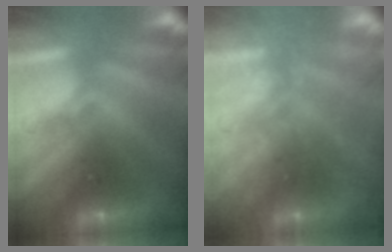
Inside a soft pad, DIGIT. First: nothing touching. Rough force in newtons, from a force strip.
{"total": 2.3}